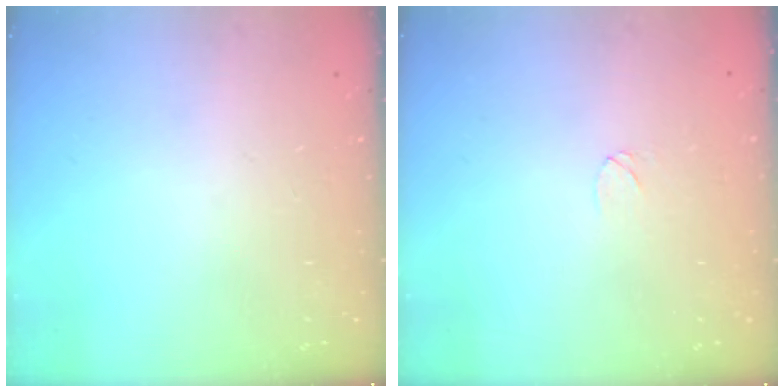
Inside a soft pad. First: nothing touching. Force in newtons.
{"total": 3.5, "press": 3.5, "slide": 0.3}